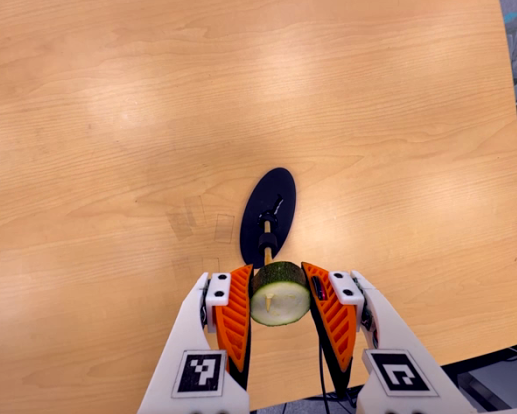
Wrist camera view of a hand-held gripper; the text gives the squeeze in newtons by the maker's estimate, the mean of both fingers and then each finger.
{"total": 13.2, "left": 13.6, "right": 12.9}